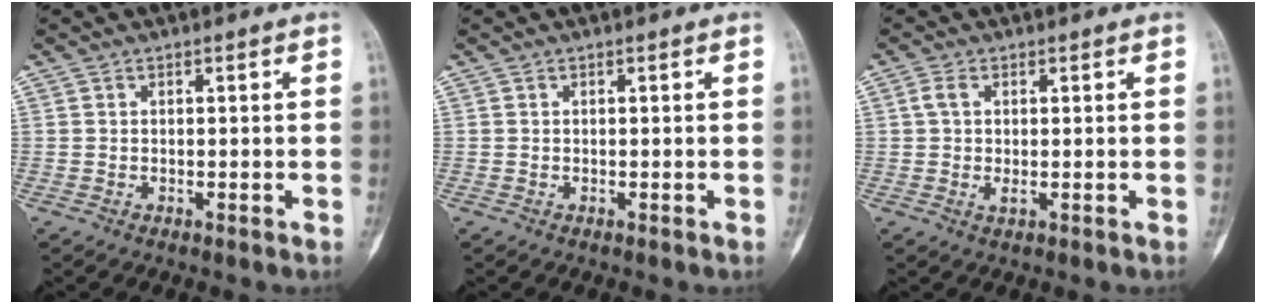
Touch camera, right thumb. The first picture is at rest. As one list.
[{"total": 0.0}, {"total": 3.1, "force": [0.3, 1.5, 2.7], "torque": [-0.063, 0.003, 0.006]}]